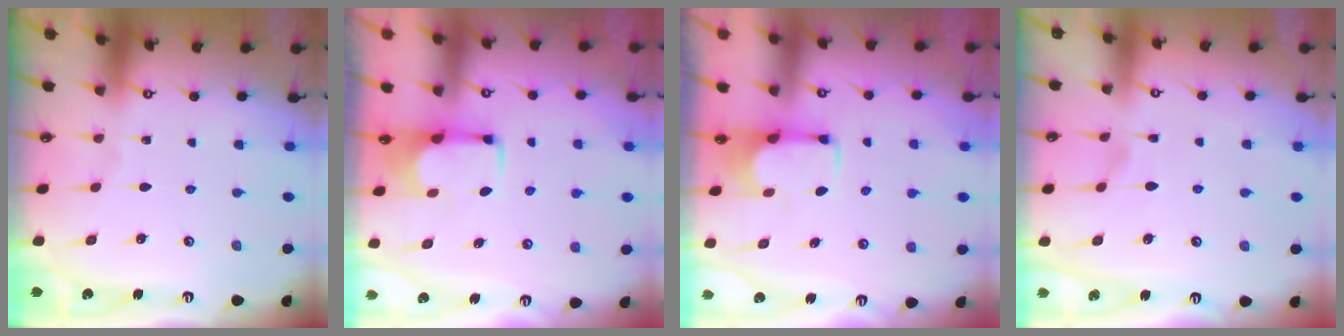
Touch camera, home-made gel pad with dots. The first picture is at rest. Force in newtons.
{"total": 1.8, "press": 1.7, "slide": 0.7}
{"total": 1.7, "press": 1.6, "slide": 0.7}
{"total": 1.4, "press": 0.9, "slide": 1.0}